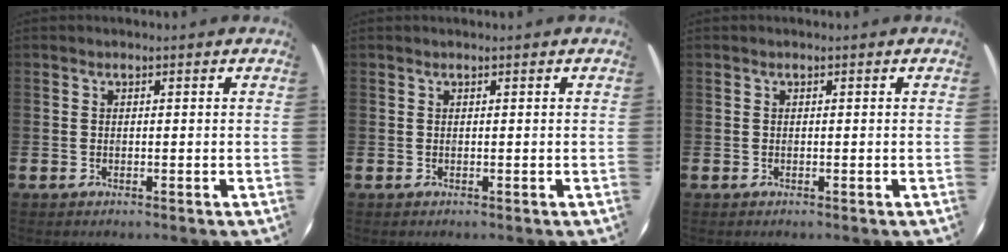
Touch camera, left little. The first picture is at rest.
{"total": 0.0}
{"total": 0.0}